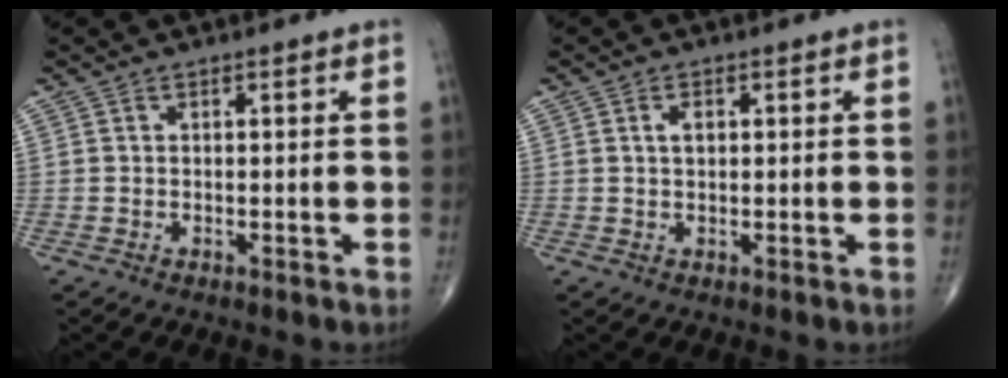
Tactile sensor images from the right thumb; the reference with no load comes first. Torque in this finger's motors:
{"motor_torque": [0.19, 0.30, 0.00, -0.11, -0.02]}